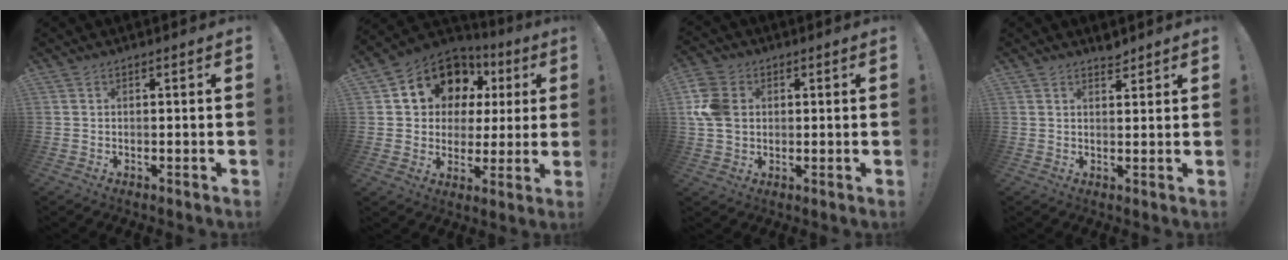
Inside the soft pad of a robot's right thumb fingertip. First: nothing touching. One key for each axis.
{"total": 12.5, "fx": 6.3, "fy": 9.5, "fz": 5.1, "tx": -0.084, "ty": -0.040, "tz": 0.127}
{"total": 10.5, "fx": 1.2, "fy": 8.5, "fz": 6.2, "tx": -0.132, "ty": 0.005, "tz": 0.026}
{"total": 2.5, "fx": 2.3, "fy": 0.5, "fz": 0.6, "tx": 0.013, "ty": -0.021, "tz": 0.038}